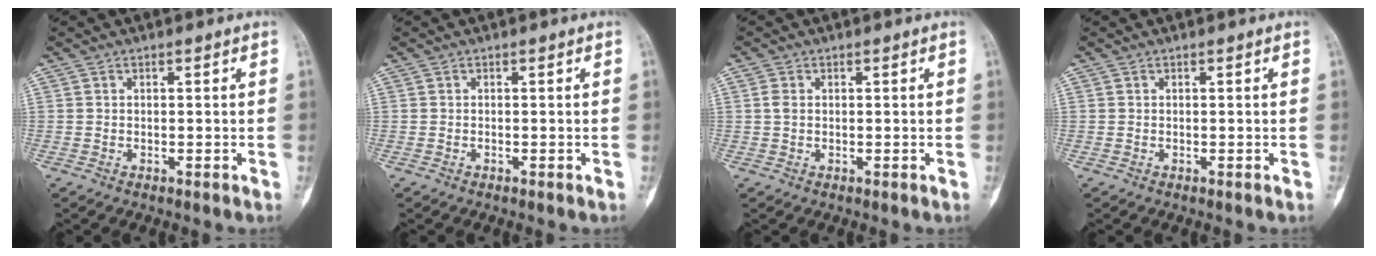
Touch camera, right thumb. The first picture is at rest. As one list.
[{"total": 0.0}, {"total": 1.4, "force": [0.3, 1.0, 1.0], "torque": [-0.019, 0.004, 0.006]}, {"total": 0.0}]